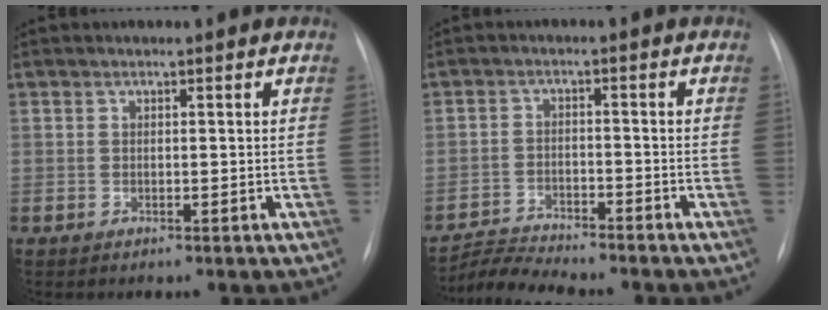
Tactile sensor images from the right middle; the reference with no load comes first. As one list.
[{"total": 5.4, "force": [-5.4, -0.4, 0.3], "torque": [-0.011, -0.009, -0.094]}]